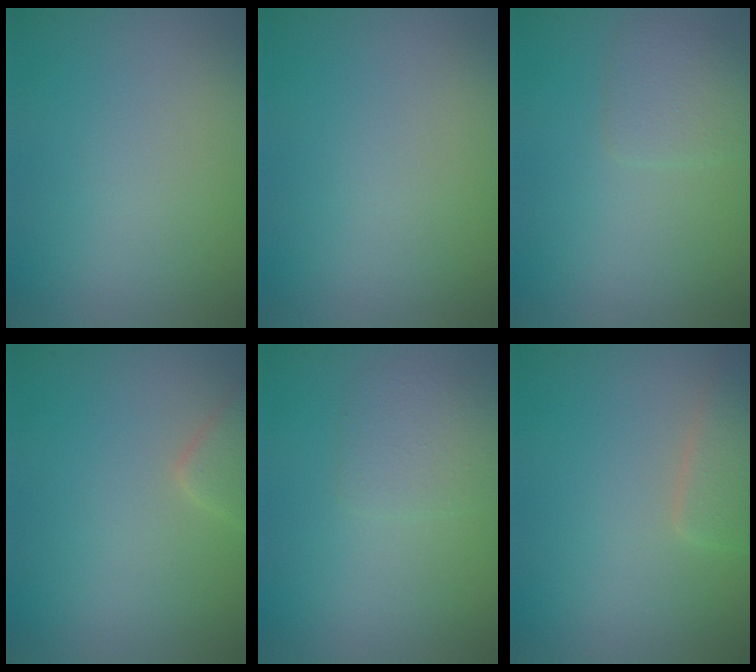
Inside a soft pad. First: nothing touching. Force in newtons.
{"total": 0.0}
{"total": 1.8, "press": 1.8, "slide": 0.1}
{"total": 1.9, "press": 1.9, "slide": 0.1}
{"total": 1.9, "press": 1.9, "slide": 0.1}
{"total": 2.0, "press": 2.0, "slide": 0.2}